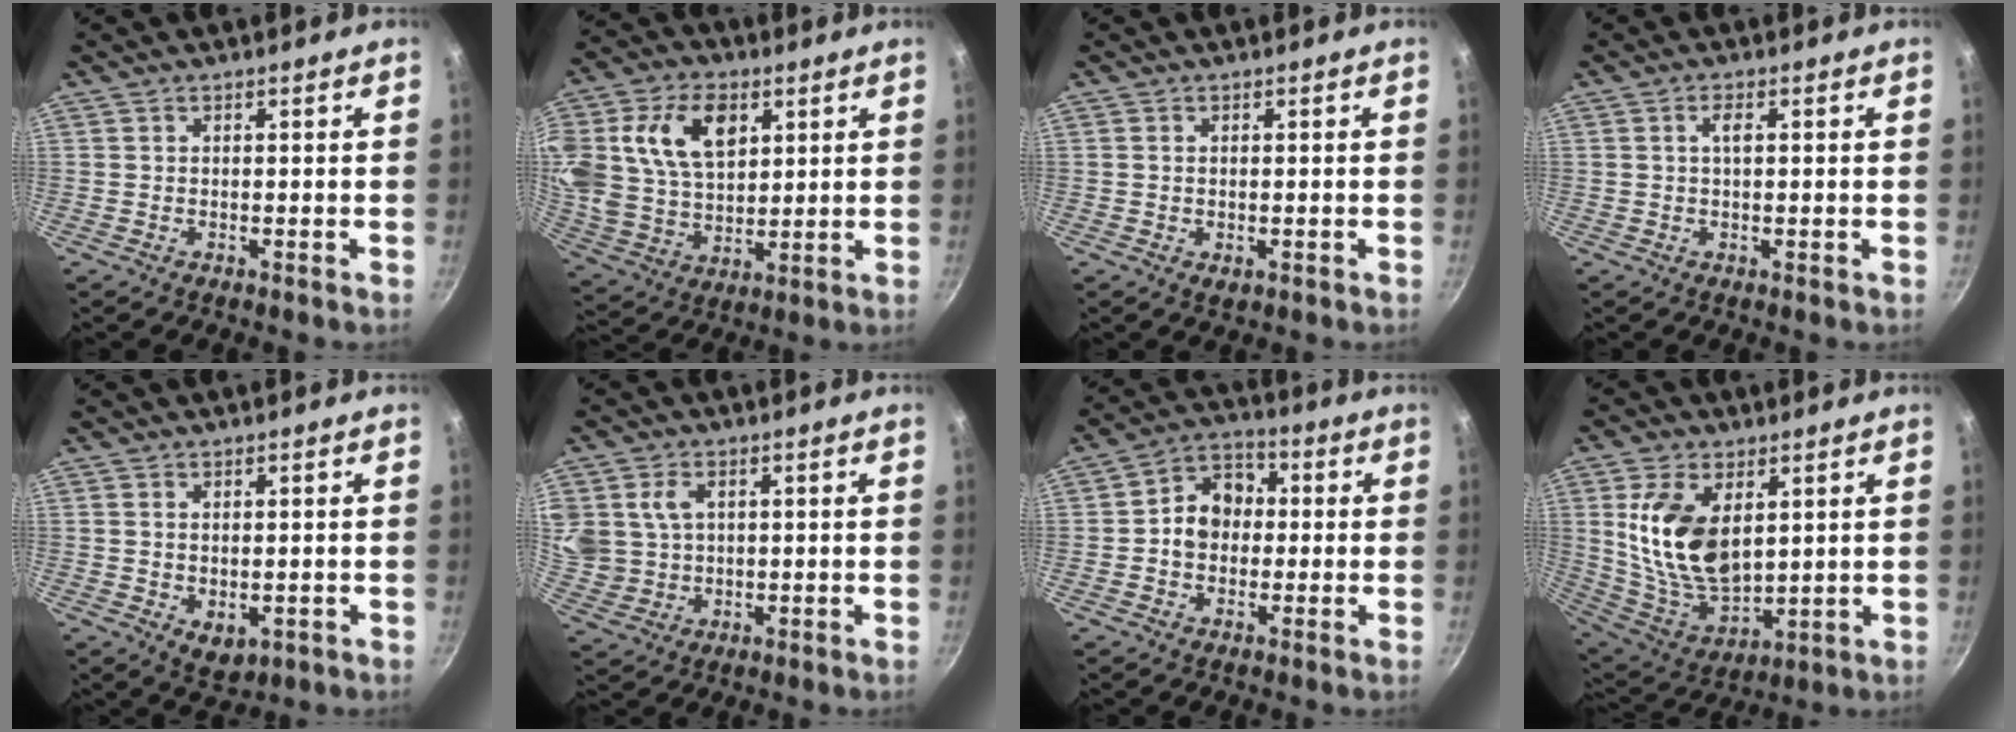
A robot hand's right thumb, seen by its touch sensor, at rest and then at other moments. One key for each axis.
{"total": 18.5, "fx": 6.0, "fy": 12.3, "fz": 12.4, "tx": -0.227, "ty": -0.002, "tz": 0.115}
{"total": 1.6, "fx": -0.2, "fy": 0.9, "fz": 1.3, "tx": -0.020, "ty": -0.004, "tz": -0.003}
{"total": 2.2, "fx": 0.4, "fy": 0.7, "fz": 2.0, "tx": -0.039, "ty": 0.004, "tz": 0.004}
{"total": 4.5, "fx": -0.4, "fy": 3.0, "fz": 3.4, "tx": -0.049, "ty": -0.016, "tz": 0.000}
{"total": 9.9, "fx": 2.7, "fy": 8.0, "fz": 5.1, "tx": -0.089, "ty": -0.008, "tz": 0.061}
{"total": 9.0, "fx": -0.1, "fy": 7.4, "fz": 5.2, "tx": -0.042, "ty": 0.024, "tz": -0.018}
{"total": 16.4, "fx": 4.1, "fy": 9.7, "fz": 12.6, "tx": -0.219, "ty": -0.035, "tz": 0.093}